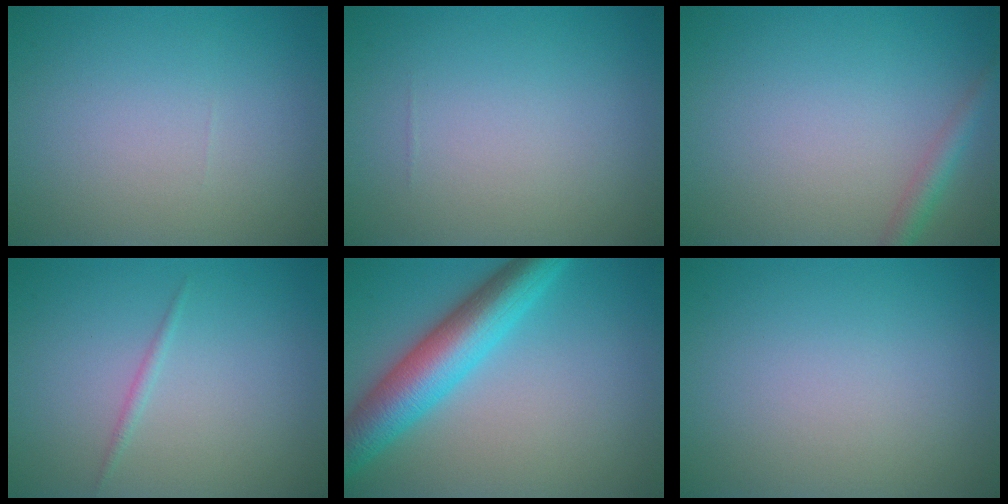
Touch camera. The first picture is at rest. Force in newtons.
{"total": 0.0}
{"total": 1.8, "press": 1.8, "slide": 0.0}
{"total": 0.7, "press": 0.7, "slide": 0.1}
{"total": 7.2, "press": 7.2, "slide": 0.2}
{"total": 0.0}